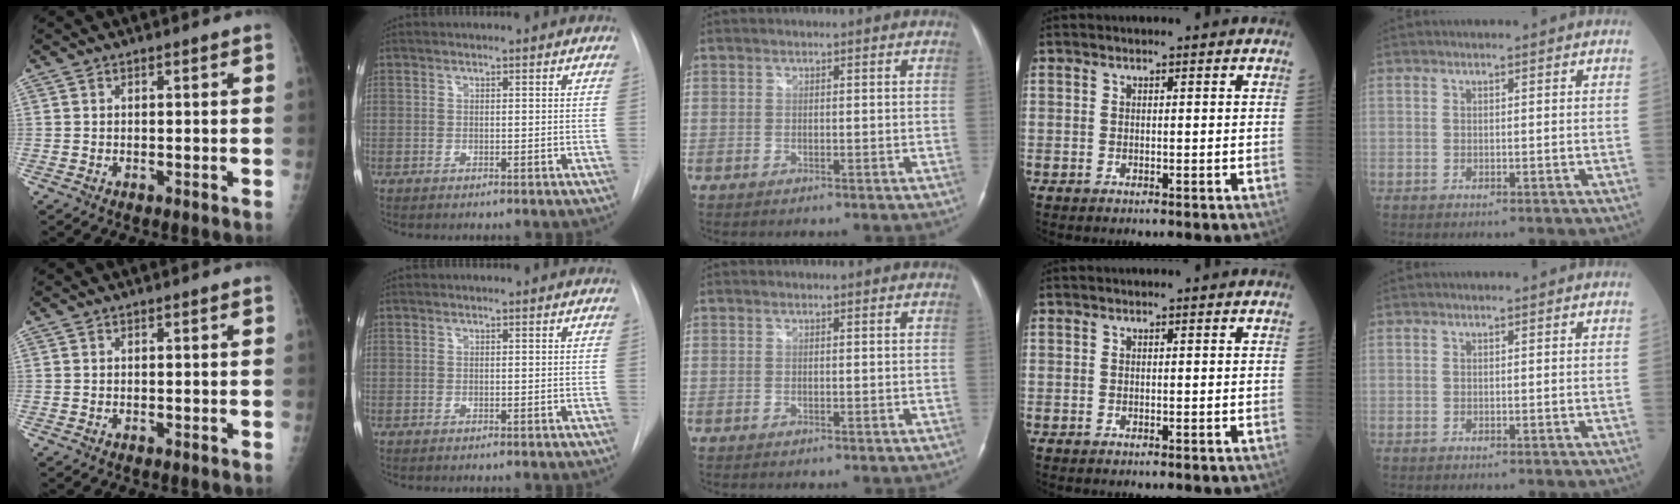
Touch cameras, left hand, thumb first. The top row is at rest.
{}